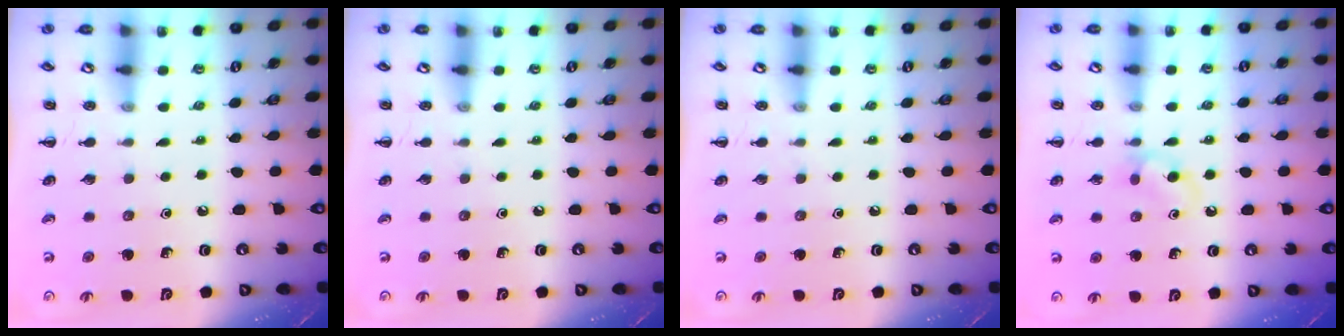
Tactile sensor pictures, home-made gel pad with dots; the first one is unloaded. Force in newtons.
{"total": 0.0}
{"total": 0.0}
{"total": 4.6, "press": 4.4, "slide": 1.5}